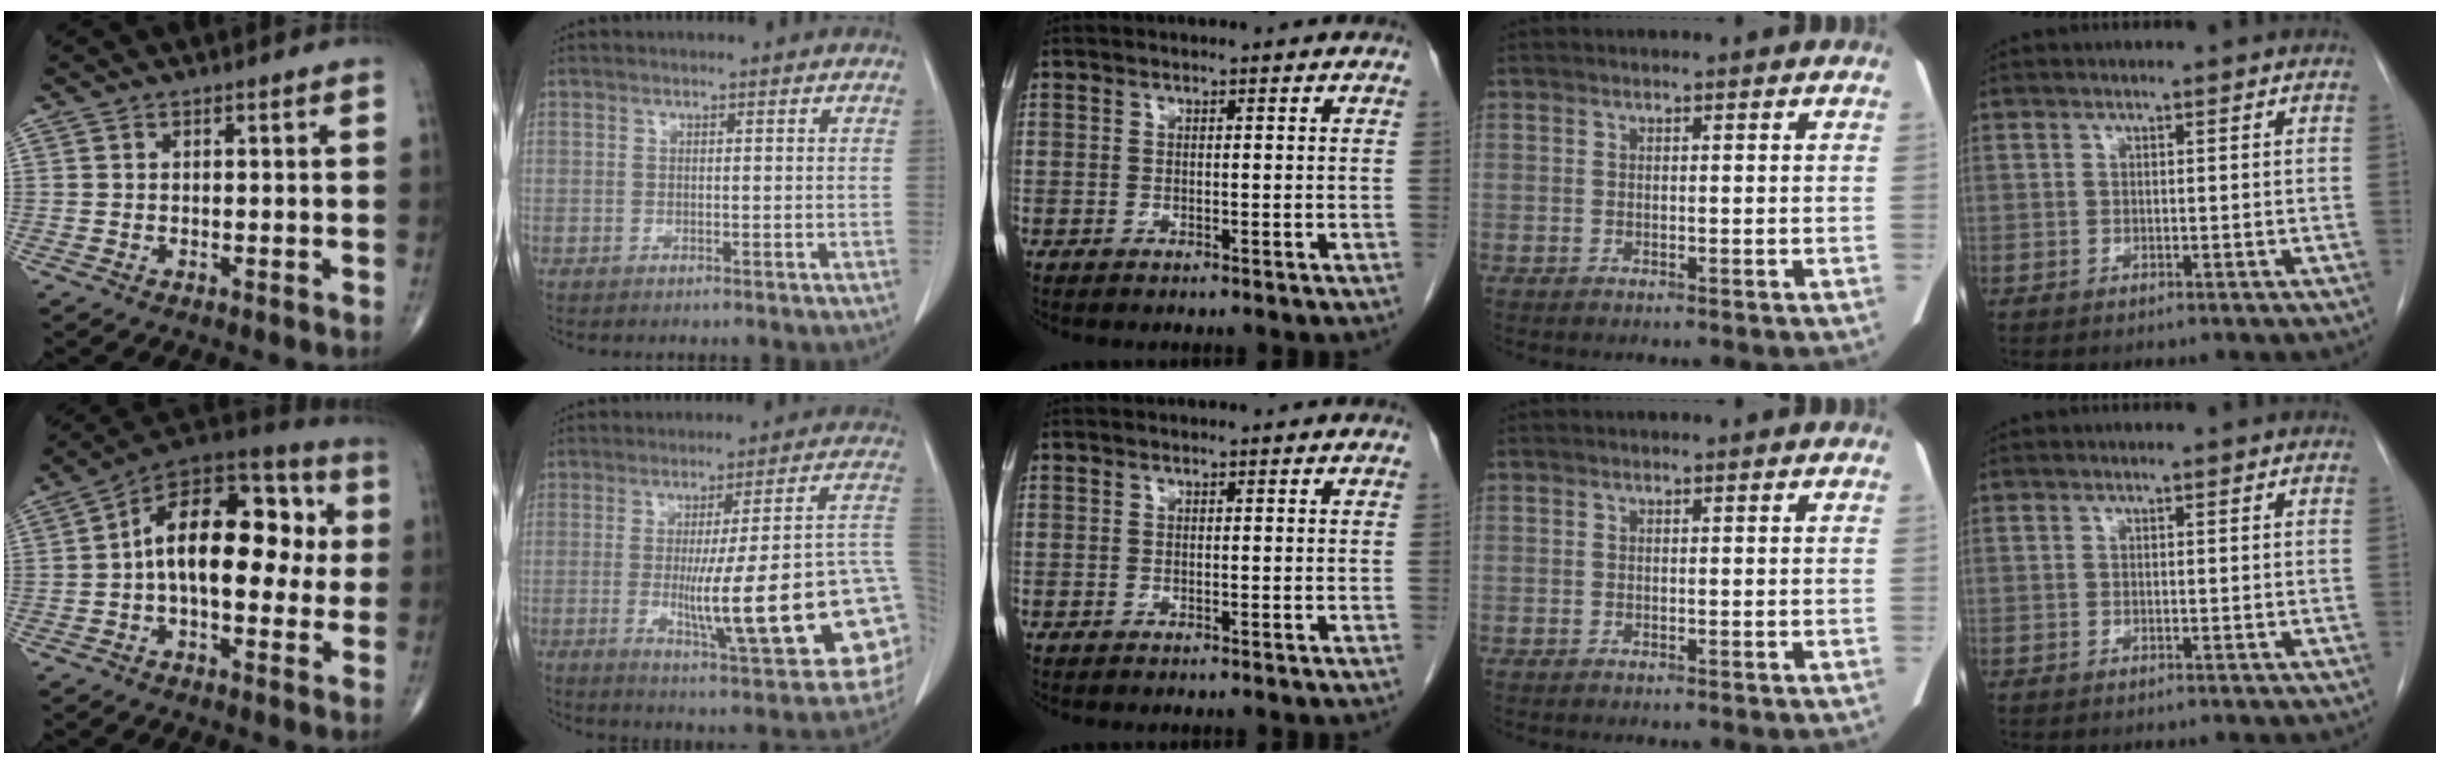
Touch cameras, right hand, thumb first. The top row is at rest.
{"thumb": {"total": 19.9, "force": [1.1, 10.7, 16.7], "torque": [-0.226, 0.045, 0.005]}, "index": {"total": 22.5, "force": [-4.0, 2.0, 22.0], "torque": [-0.226, 0.007, -0.048]}}